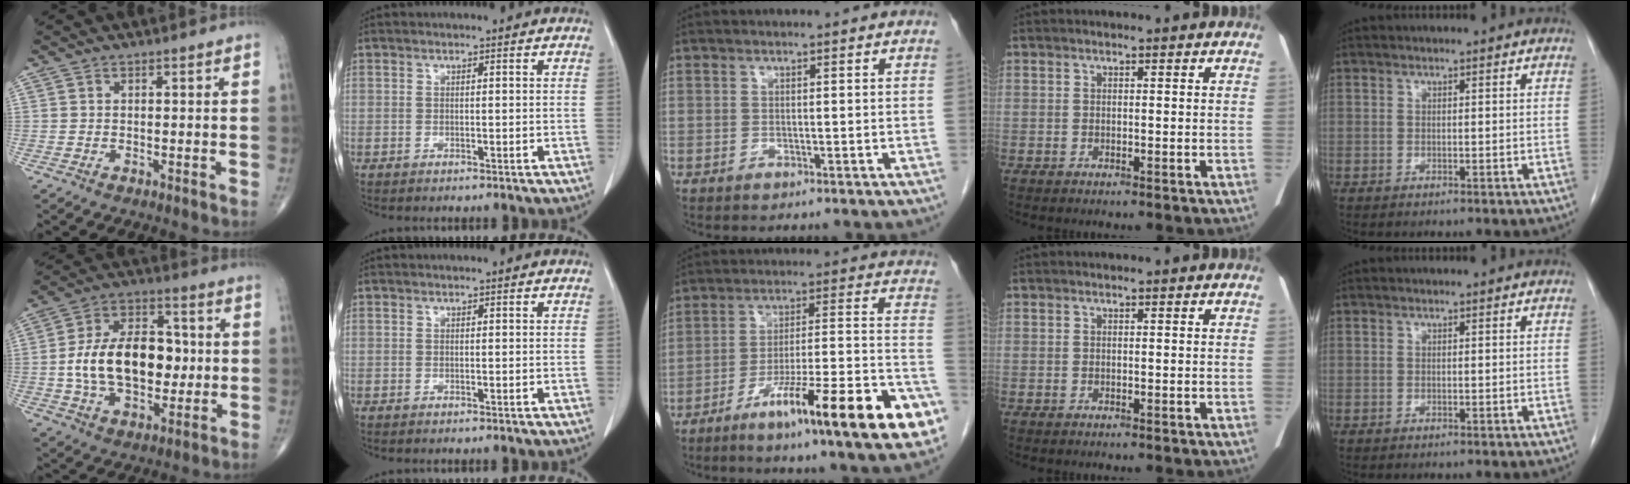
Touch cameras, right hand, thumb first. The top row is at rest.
{"thumb": {"total": 18.5, "force": [-0.4, 11.4, 14.5], "torque": [-0.224, 0.025, -0.005]}, "middle": {"total": 20.4, "force": [-11.1, 1.2, 17.1], "torque": [-0.208, -0.006, -0.171]}}